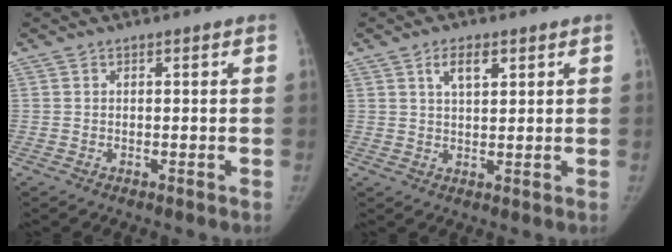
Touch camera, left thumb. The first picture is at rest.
{"total": 4.3, "force": [2.2, 2.0, 3.1], "torque": [-0.046, -0.009, 0.039]}